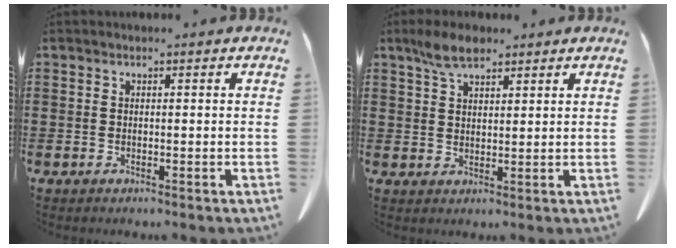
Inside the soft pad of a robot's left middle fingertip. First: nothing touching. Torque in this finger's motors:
{"motor_torque": [0.87, 0.64, -0.03, 0.01]}